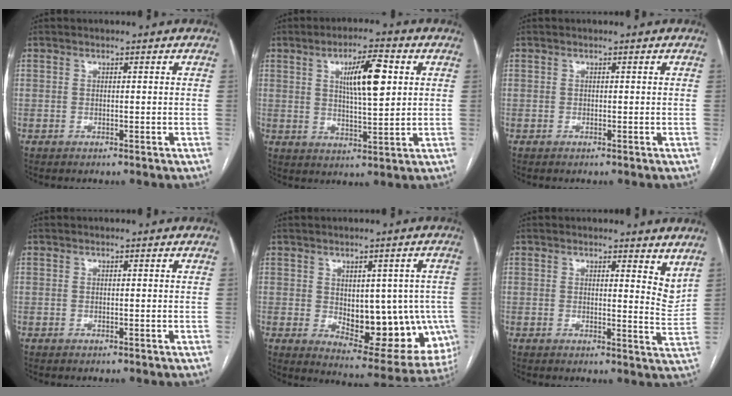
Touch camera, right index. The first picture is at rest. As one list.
[{"total": 9.1, "force": [2.7, 1.8, 8.5], "torque": [-0.142, 0.007, 0.048]}, {"total": 0.0}, {"total": 0.0}, {"total": 15.5, "force": [-1.7, 7.5, 13.4], "torque": [-0.148, 0.004, 0.002]}, {"total": 4.8, "force": [3.8, 1.3, 2.6], "torque": [-0.025, -0.028, 0.036]}]